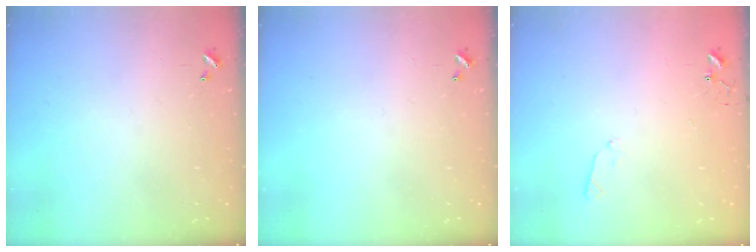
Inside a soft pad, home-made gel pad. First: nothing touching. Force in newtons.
{"total": 0.0}
{"total": 4.4, "press": 4.4, "slide": 0.5}